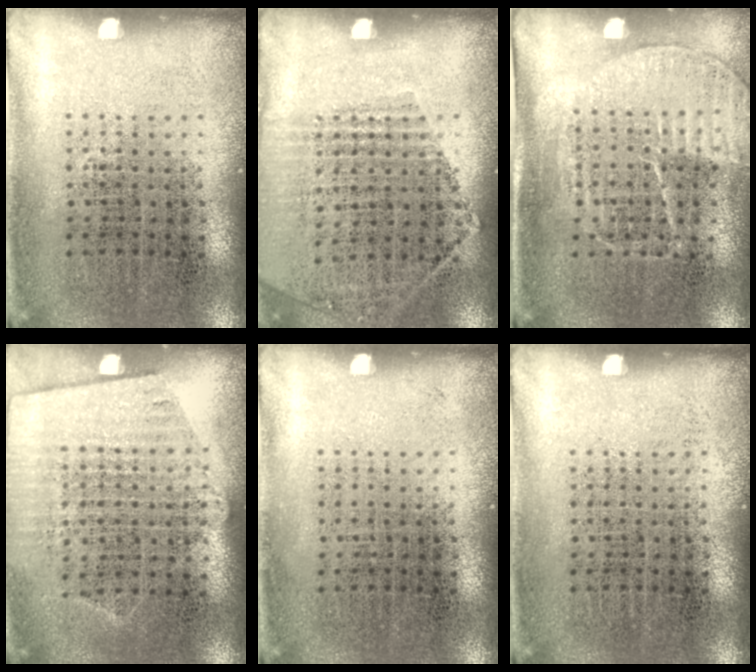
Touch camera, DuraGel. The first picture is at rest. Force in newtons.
{"total": 1.1, "press": 1.1, "slide": 0.4}
{"total": 1.3, "press": 1.3, "slide": 0.2}
{"total": 1.3, "press": 1.2, "slide": 0.5}
{"total": 0.0}
{"total": 0.0}